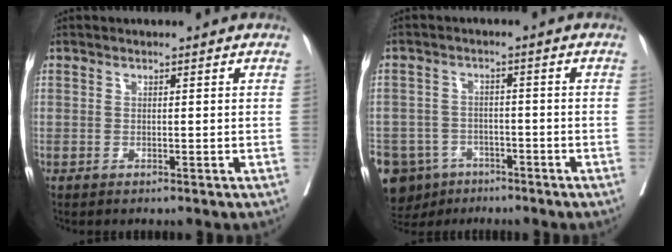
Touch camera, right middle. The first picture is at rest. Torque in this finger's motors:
{"motor_torque": [1.25, -0.88, 1.05, 0.21]}